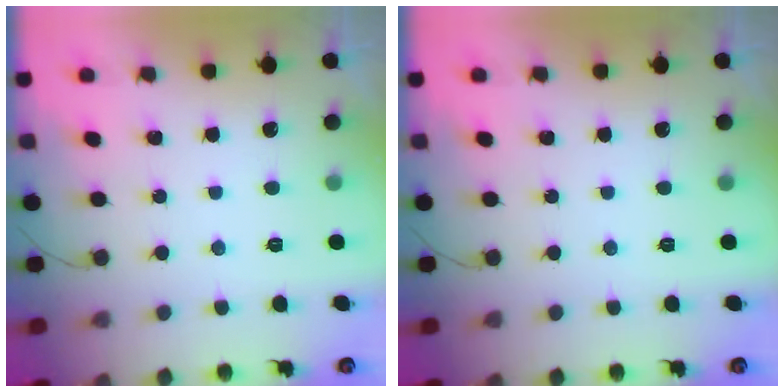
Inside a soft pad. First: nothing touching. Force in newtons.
{"total": 0.0}